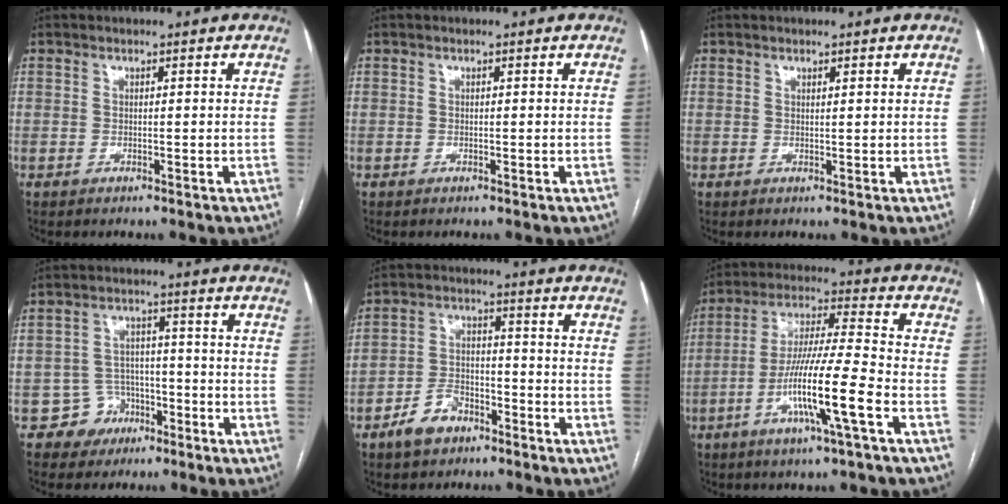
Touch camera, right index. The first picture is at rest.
{"total": 0.0}
{"total": 0.6, "force": [0.5, 0.0, 0.4], "torque": [-0.006, 0.001, 0.007]}
{"total": 5.3, "force": [-2.9, 4.4, 0.1], "torque": [0.010, 0.015, -0.042]}
{"total": 6.7, "force": [-4.4, 4.0, 3.2], "torque": [-0.068, 0.014, -0.075]}
{"total": 13.3, "force": [-5.0, -0.3, 12.3], "torque": [-0.234, -0.004, -0.096]}